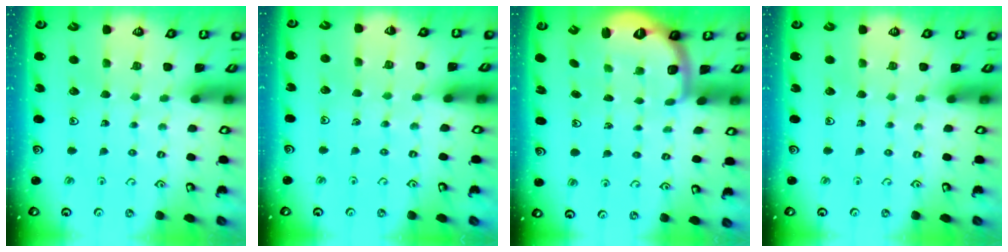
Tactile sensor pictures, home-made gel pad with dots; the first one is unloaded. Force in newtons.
{"total": 3.5, "press": 3.5, "slide": 0.6}
{"total": 2.5, "press": 2.0, "slide": 1.6}
{"total": 0.0}